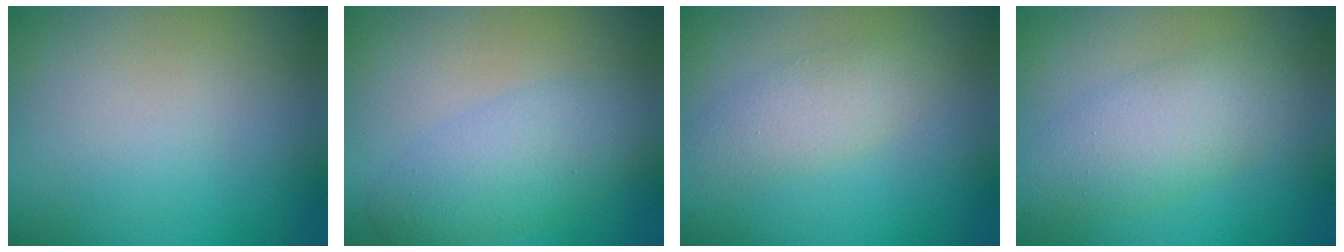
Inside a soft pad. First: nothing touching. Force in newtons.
{"total": 4.0, "press": 4.0, "slide": 0.1}
{"total": 2.5, "press": 2.5, "slide": 0.1}
{"total": 4.5, "press": 4.5, "slide": 0.2}